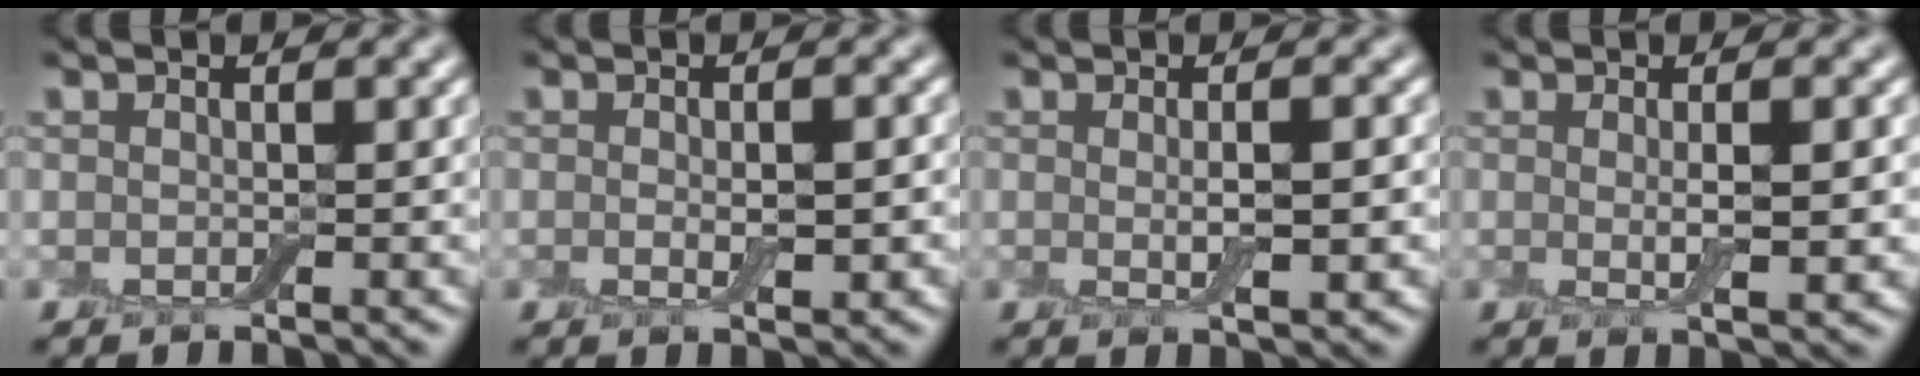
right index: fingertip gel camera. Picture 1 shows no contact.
{"total": 2.5, "force": [-0.2, 0.9, 2.3], "torque": [-0.039, -0.007, -0.002]}
{"total": 2.8, "force": [0.0, 0.6, 2.8], "torque": [-0.048, -0.006, 0.002]}
{"total": 3.0, "force": [0.1, 0.6, 2.9], "torque": [-0.049, -0.008, 0.003]}